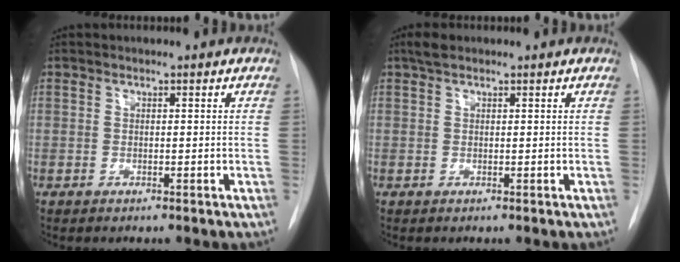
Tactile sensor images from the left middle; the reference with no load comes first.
{"total": 1.4, "force": [1.0, 0.6, 0.8], "torque": [-0.014, 0.016, 0.017]}